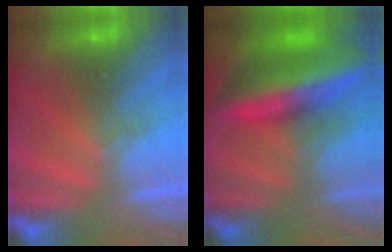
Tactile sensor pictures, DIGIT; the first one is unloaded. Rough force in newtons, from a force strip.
{"total": 8.3}